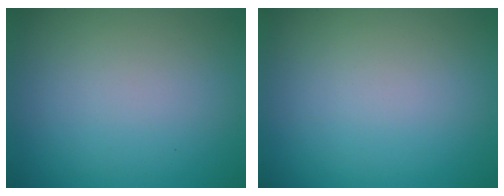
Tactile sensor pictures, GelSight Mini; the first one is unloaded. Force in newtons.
{"total": 0.0}